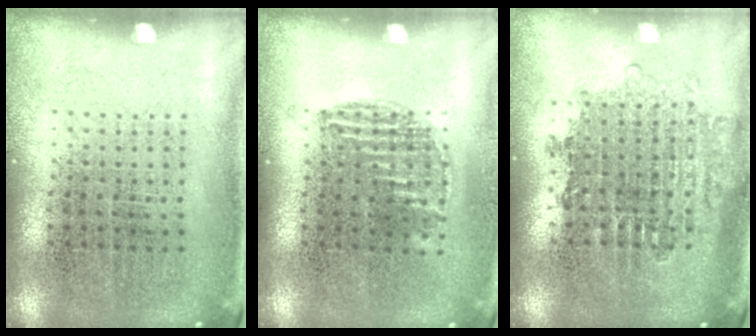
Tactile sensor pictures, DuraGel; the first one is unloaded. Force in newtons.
{"total": 0.9, "press": 0.7, "slide": 0.5}
{"total": 1.6, "press": 1.3, "slide": 0.8}